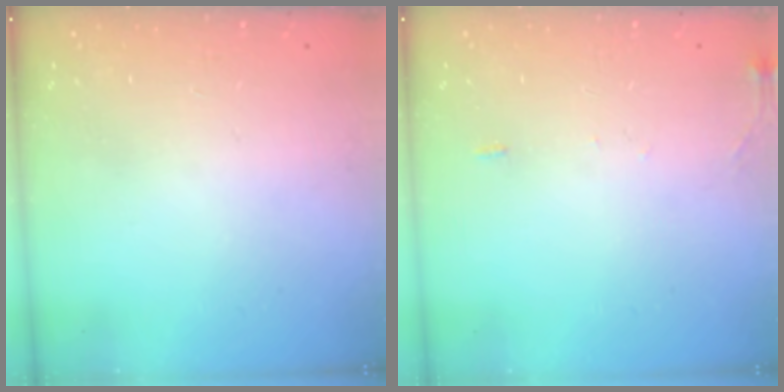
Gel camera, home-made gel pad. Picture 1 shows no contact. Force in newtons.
{"total": 5.8, "press": 5.7, "slide": 0.9}